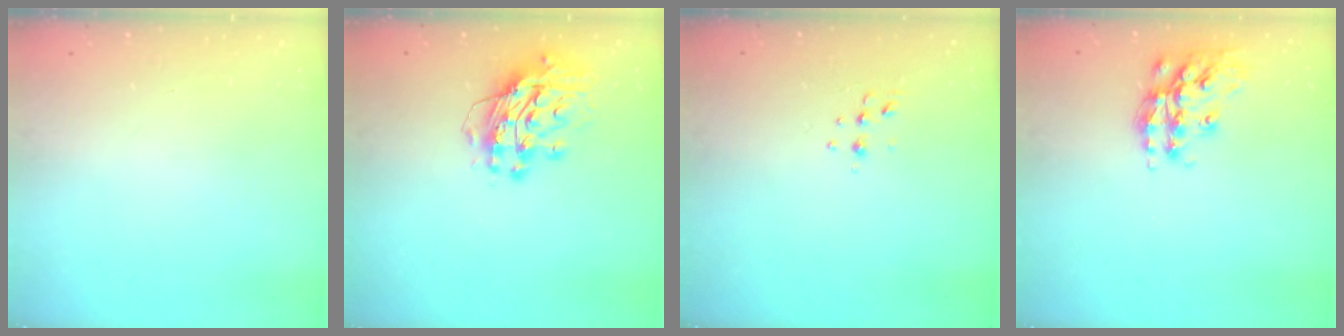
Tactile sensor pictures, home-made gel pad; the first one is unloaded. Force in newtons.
{"total": 12.9, "press": 12.8, "slide": 1.2}
{"total": 3.8, "press": 3.6, "slide": 1.4}
{"total": 15.1, "press": 15.0, "slide": 1.0}